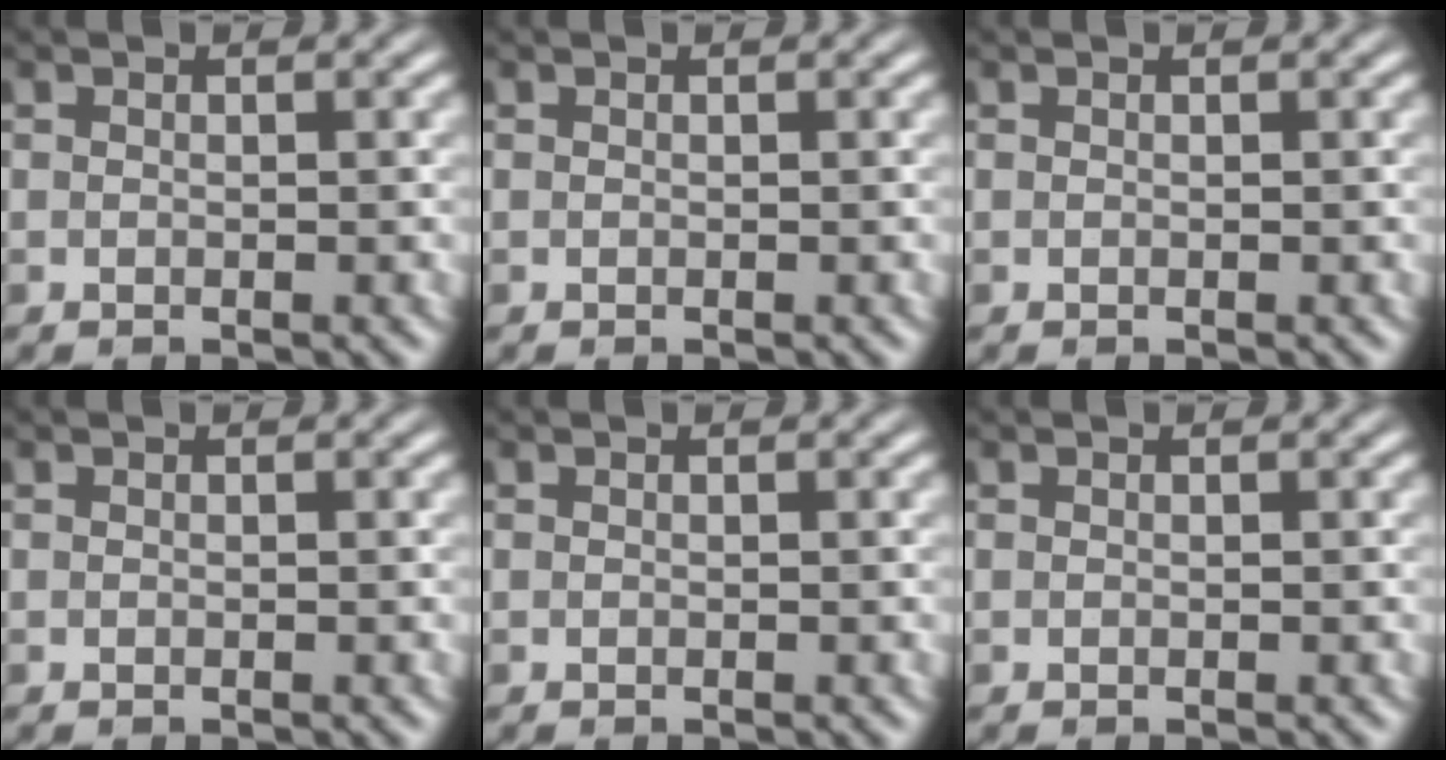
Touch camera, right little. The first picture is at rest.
{"total": 0.0}
{"total": 0.0}
{"total": 0.0}
{"total": 0.0}
{"total": 0.0}